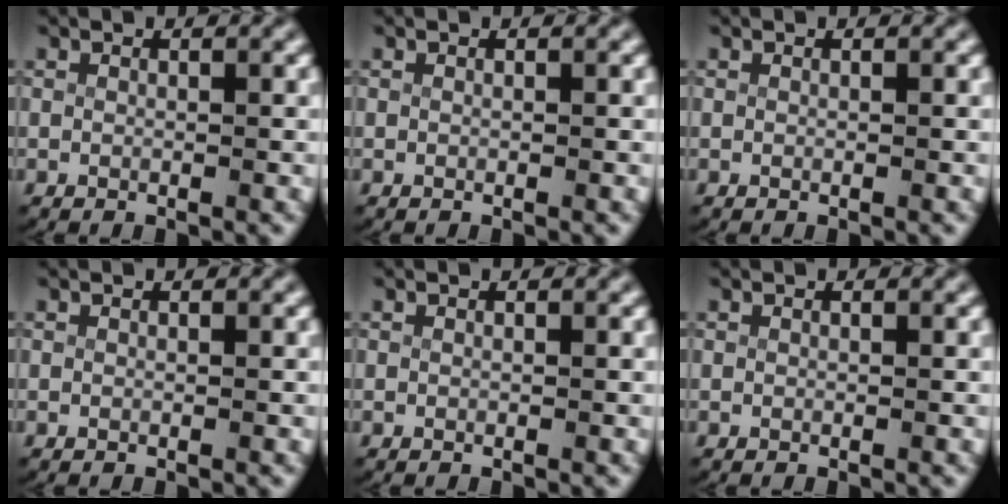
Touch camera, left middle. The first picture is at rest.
{"total": 0.0}
{"total": 0.0}
{"total": 0.0}
{"total": 0.0}
{"total": 0.0}